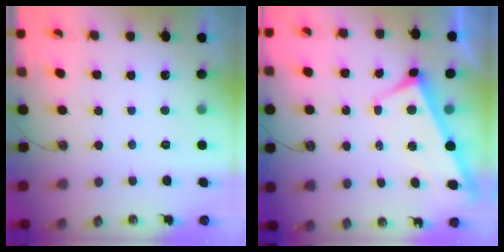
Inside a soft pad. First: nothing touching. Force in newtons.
{"total": 3.1, "press": 3.0, "slide": 0.8}